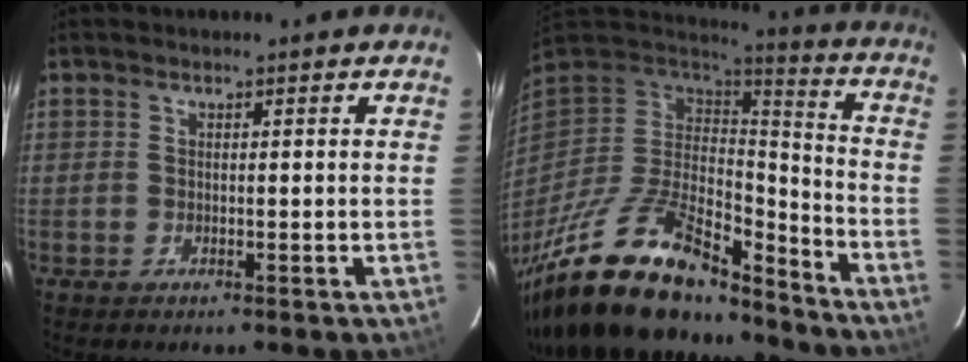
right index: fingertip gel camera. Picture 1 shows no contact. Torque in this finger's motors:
{"motor_torque": [1.15, -0.99, 1.05, 0.21]}